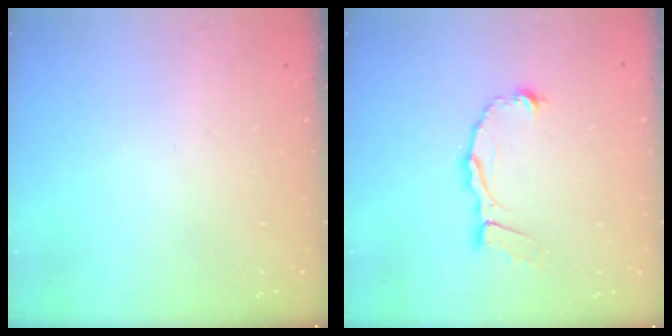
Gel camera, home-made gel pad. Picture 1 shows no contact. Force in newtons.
{"total": 8.7, "press": 8.6, "slide": 1.2}